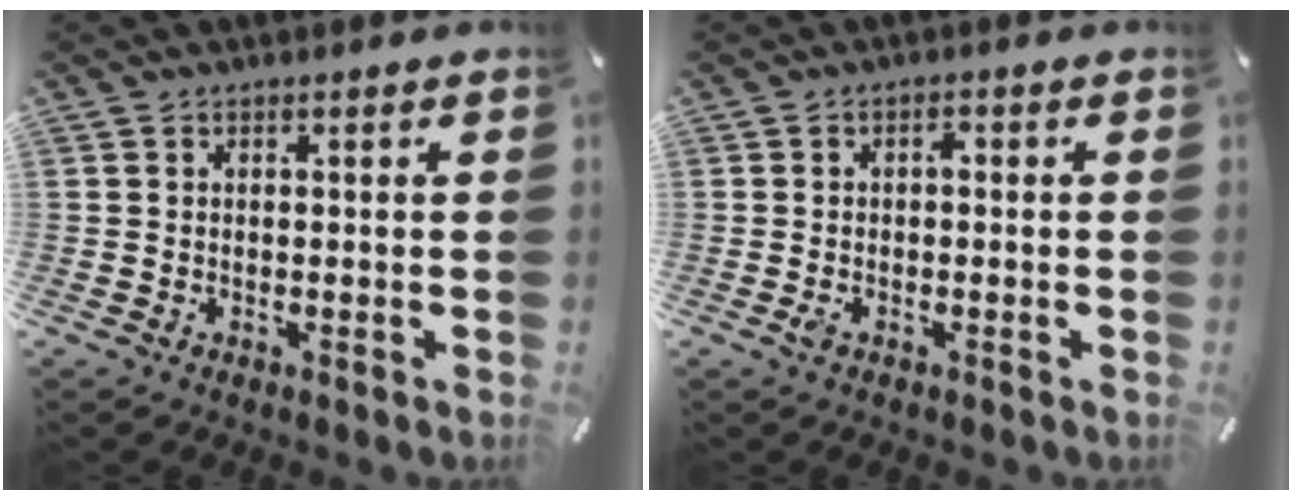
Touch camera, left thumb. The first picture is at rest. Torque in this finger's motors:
{"motor_torque": [-0.09, 0.31, -0.10, -0.13, 0.07]}